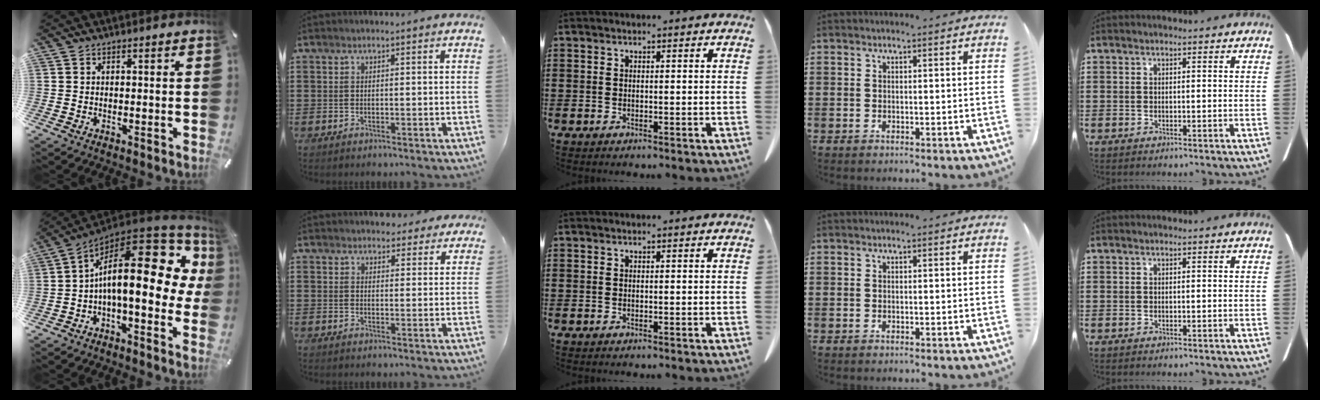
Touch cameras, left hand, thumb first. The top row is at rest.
{"thumb": {"total": 23.2, "force": [3.7, 10.1, 20.5], "torque": [-0.344, -0.050, 0.064]}, "index": {"total": 3.4, "force": [3.1, 1.5, 0.3], "torque": [-0.008, -0.003, 0.056]}}